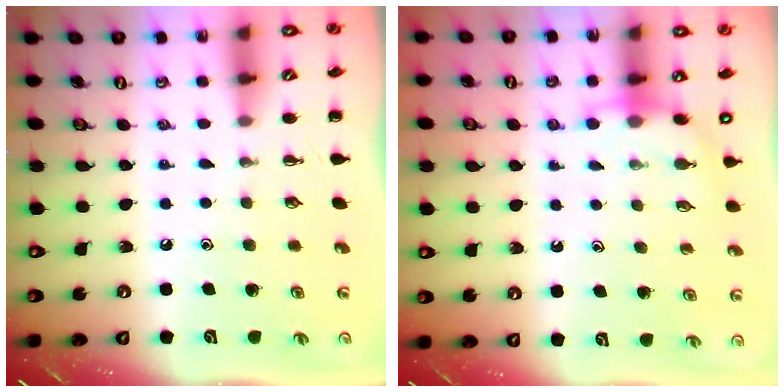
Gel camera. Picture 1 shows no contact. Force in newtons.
{"total": 5.3, "press": 5.3, "slide": 0.5}